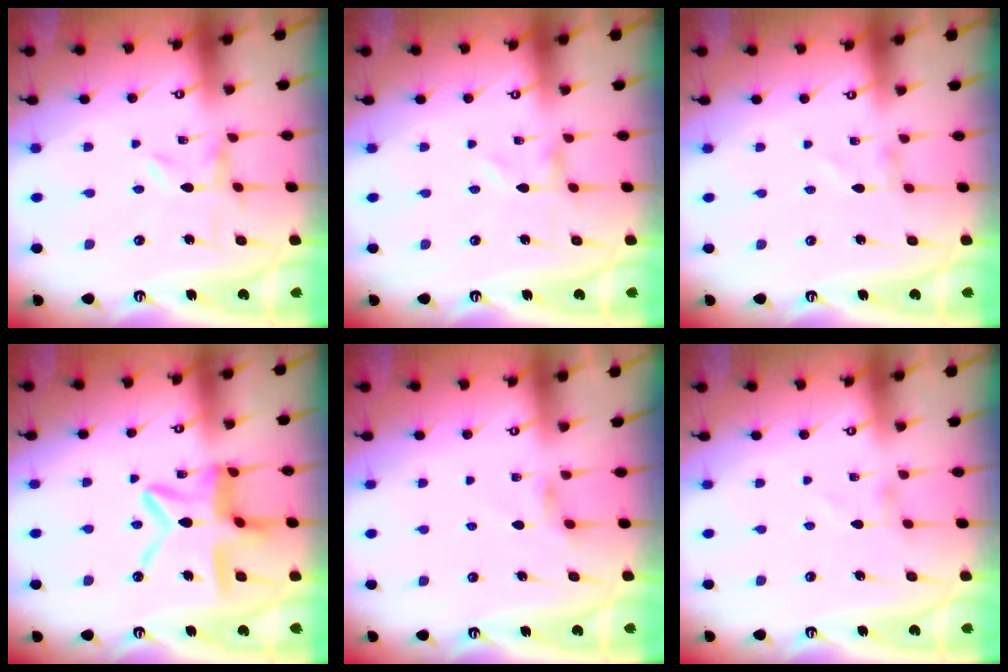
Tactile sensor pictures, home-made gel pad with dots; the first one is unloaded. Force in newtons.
{"total": 0.0}
{"total": 1.1, "press": 1.1, "slide": 0.1}
{"total": 14.2, "press": 14.1, "slide": 1.2}
{"total": 4.0, "press": 4.0, "slide": 0.5}
{"total": 0.0}